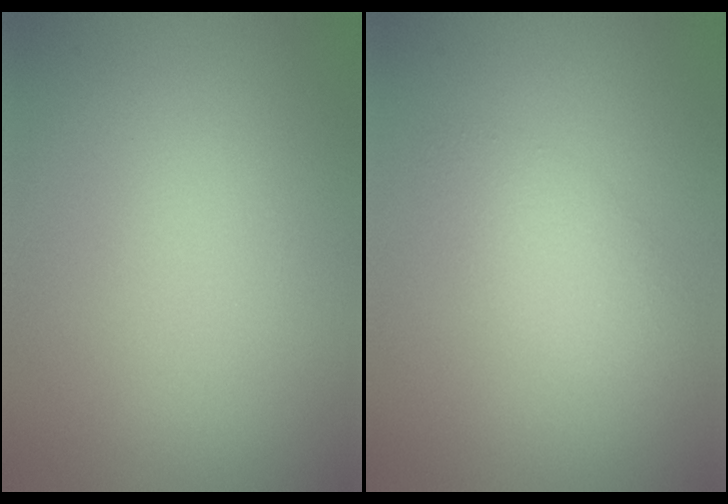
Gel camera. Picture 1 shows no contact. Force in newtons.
{"total": 2.5, "press": 2.5, "slide": 0.2}